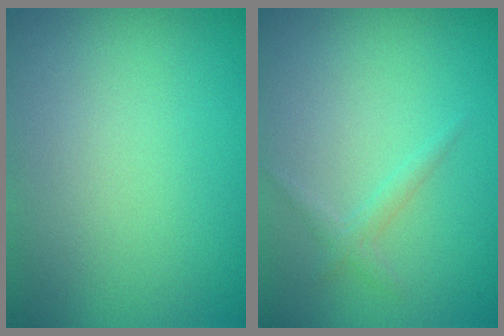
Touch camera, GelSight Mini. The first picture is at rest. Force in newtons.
{"total": 1.1, "press": 1.1, "slide": 0.1}